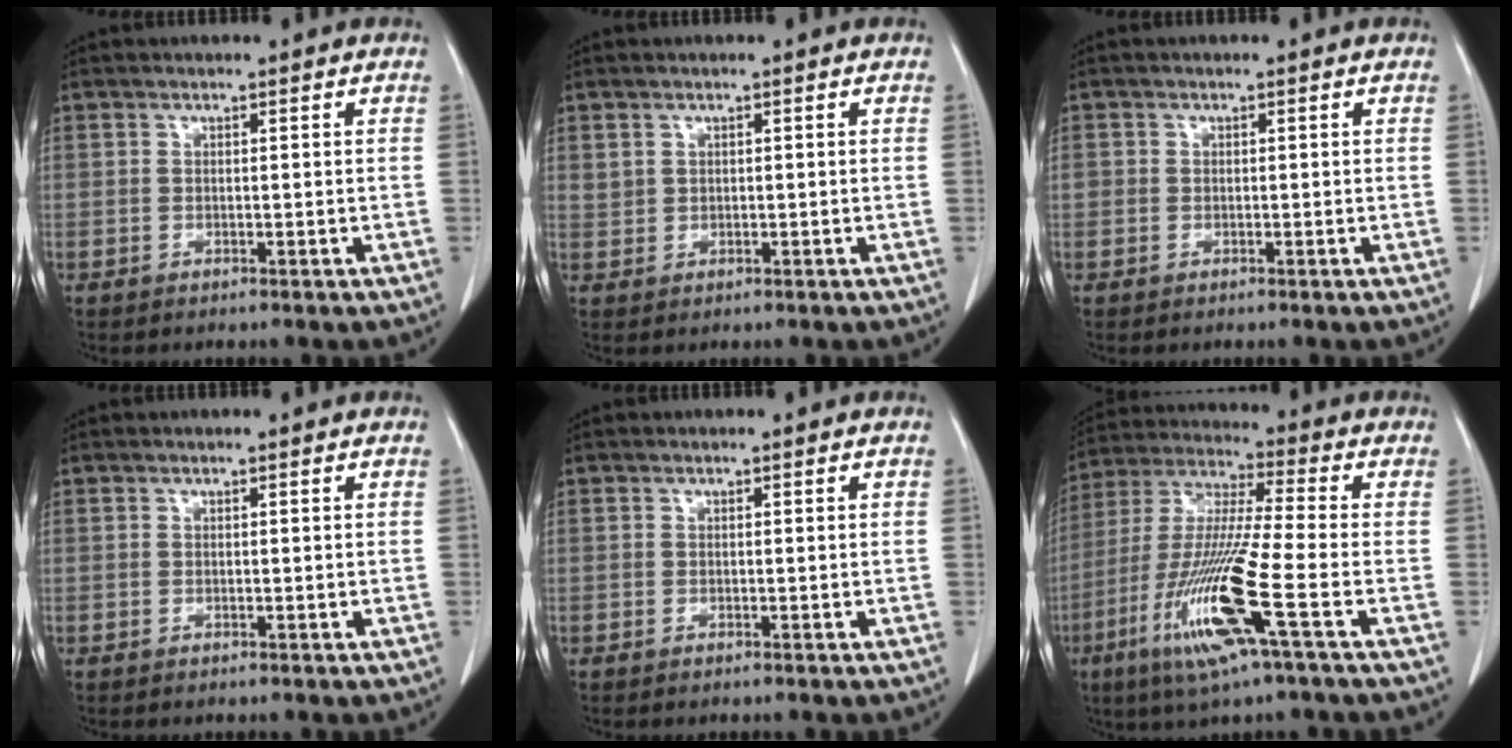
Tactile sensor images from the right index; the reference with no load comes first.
{"total": 1.5, "force": [0.8, 1.2, 0.3], "torque": [0.004, 0.003, 0.013]}
{"total": 1.0, "force": [0.0, 1.0, 0.2], "torque": [0.007, 0.006, -0.002]}
{"total": 0.0}
{"total": 0.0}
{"total": 15.9, "force": [-6.3, -0.3, 14.6], "torque": [-0.306, -0.023, -0.124]}